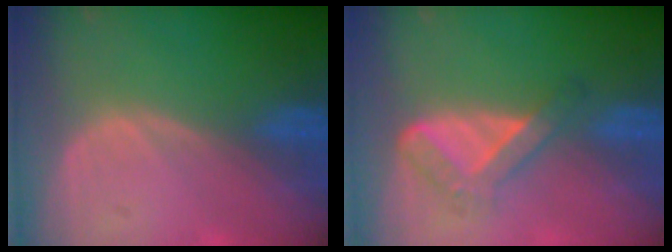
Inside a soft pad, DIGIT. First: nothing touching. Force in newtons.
{"total": 5.6, "press": 4.7, "slide": 3.0}